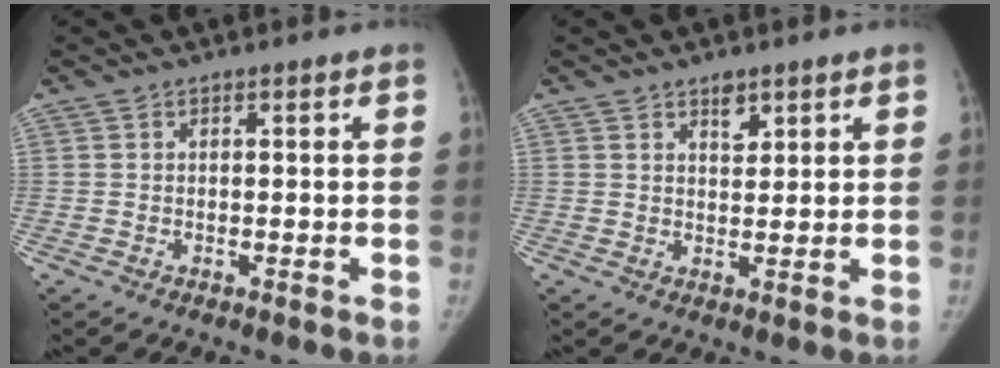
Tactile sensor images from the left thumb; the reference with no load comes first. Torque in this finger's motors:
{"motor_torque": [0.26, -0.46, 0.68, -0.65, 0.13]}